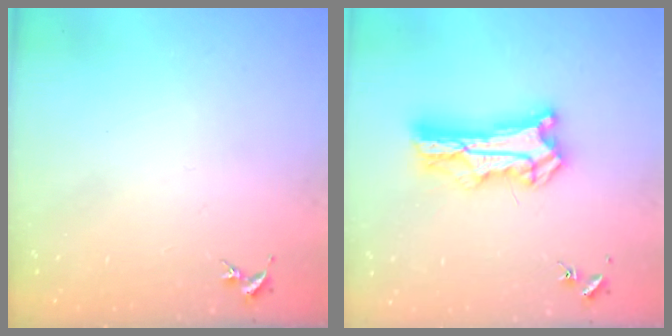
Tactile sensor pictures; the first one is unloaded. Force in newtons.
{"total": 10.7, "press": 10.6, "slide": 1.0}